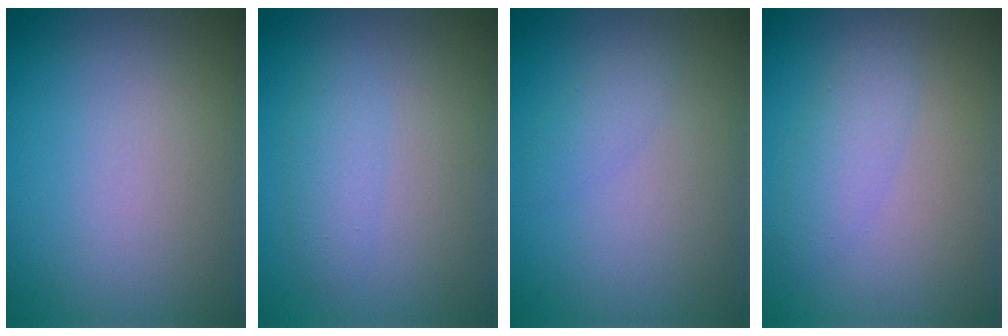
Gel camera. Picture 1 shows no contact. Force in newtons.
{"total": 1.8, "press": 1.8, "slide": 0.0}
{"total": 1.3, "press": 1.3, "slide": 0.0}
{"total": 2.2, "press": 2.2, "slide": 0.1}